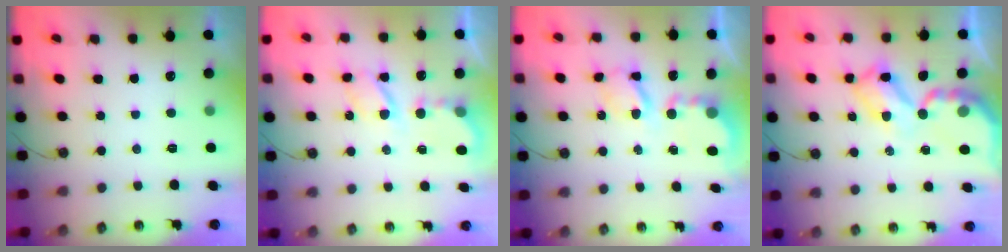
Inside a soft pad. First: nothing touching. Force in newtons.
{"total": 5.9, "press": 5.9, "slide": 0.3}
{"total": 6.0, "press": 6.0, "slide": 0.4}
{"total": 9.0, "press": 9.0, "slide": 0.6}